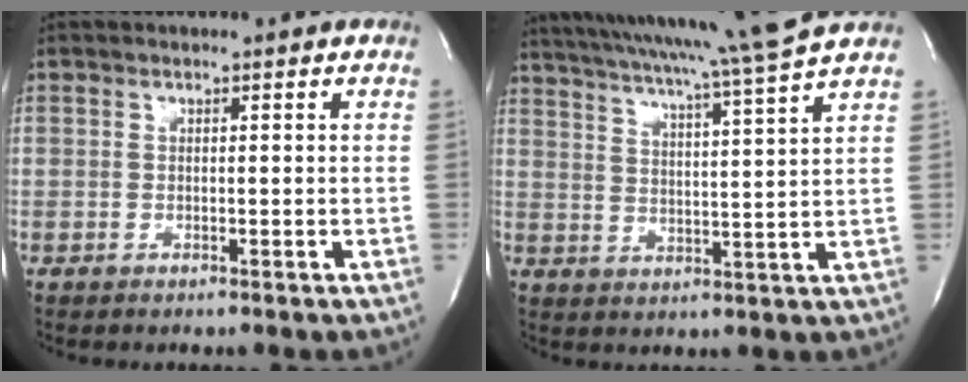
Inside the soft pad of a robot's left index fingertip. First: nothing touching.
{"total": 17.6, "force": [15.1, -2.3, 8.6], "torque": [-0.155, -0.032, 0.212]}